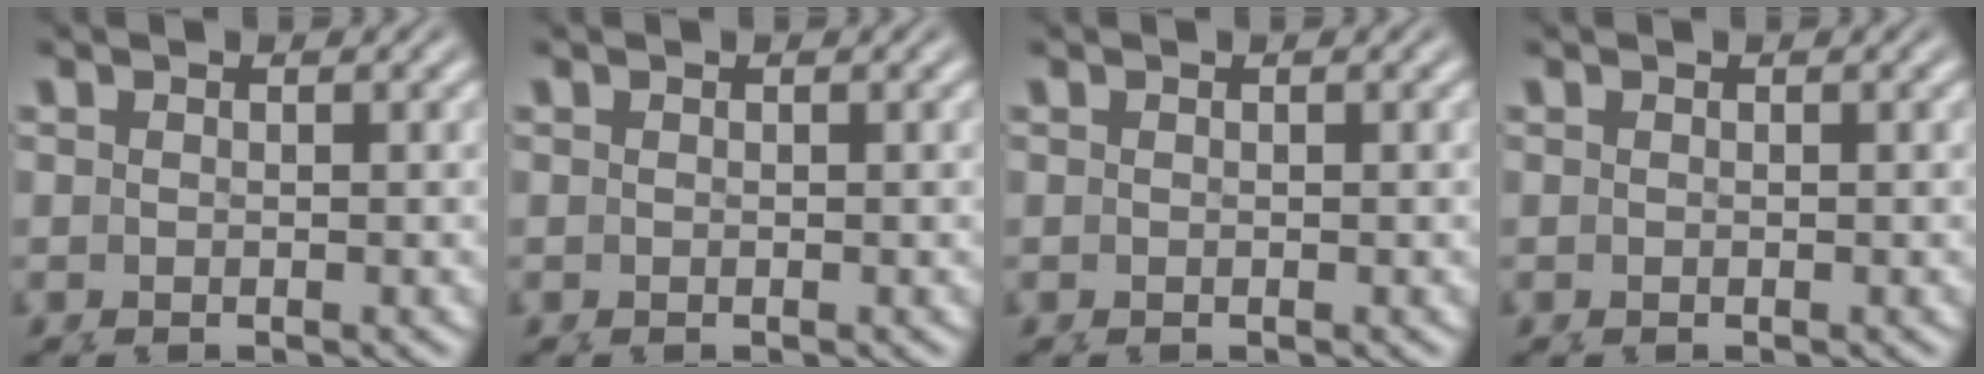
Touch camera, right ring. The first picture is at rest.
{"total": 0.0}
{"total": 0.0}
{"total": 0.0}